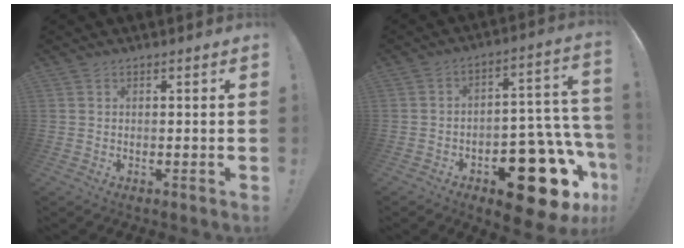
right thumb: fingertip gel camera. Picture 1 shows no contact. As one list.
[{"total": 21.7, "force": [-10.3, 10.7, 15.8], "torque": [-0.148, 0.060, -0.150]}]